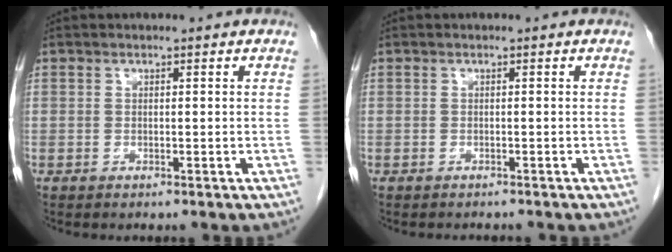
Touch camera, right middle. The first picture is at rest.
{"total": 1.6, "force": [-1.6, 0.3, 0.4], "torque": [-0.013, -0.006, -0.017]}